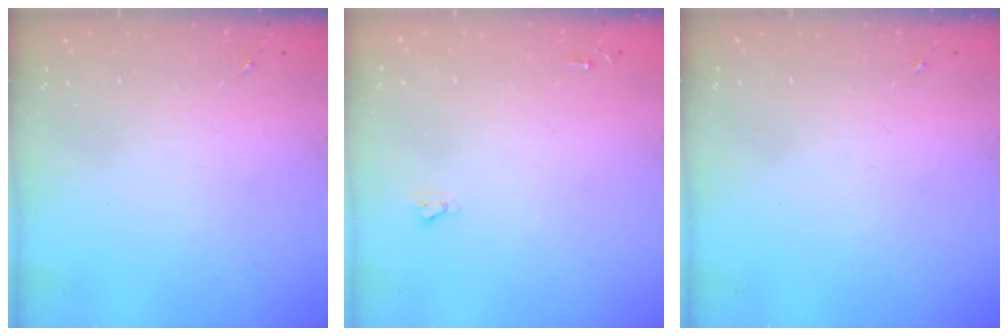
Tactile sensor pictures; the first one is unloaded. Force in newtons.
{"total": 2.0, "press": 2.0, "slide": 0.2}
{"total": 0.0}